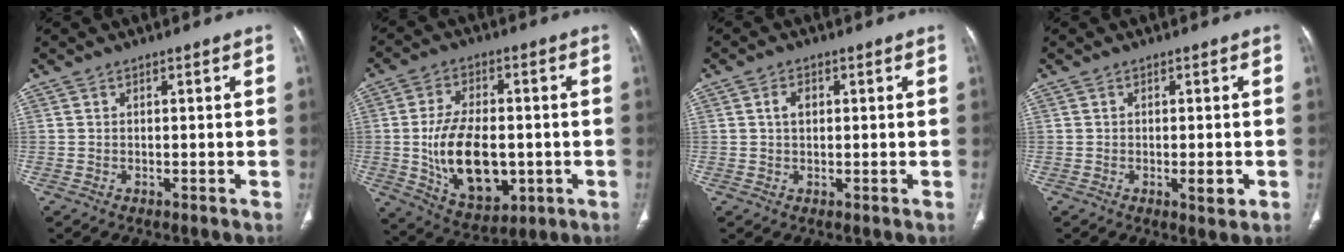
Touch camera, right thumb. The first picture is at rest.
{"total": 16.1, "force": [-1.9, 9.4, 12.9], "torque": [-0.204, -0.003, -0.012]}
{"total": 2.7, "force": [0.6, 1.8, 1.9], "torque": [-0.032, 0.006, 0.010]}
{"total": 2.8, "force": [-0.8, 0.9, 2.5], "torque": [-0.031, -0.003, -0.008]}